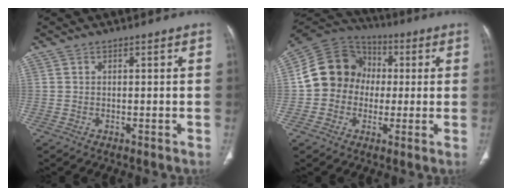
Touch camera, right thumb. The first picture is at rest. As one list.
[{"total": 13.5, "force": [0.0, 12.1, 6.0], "torque": [-0.085, 0.031, -0.011]}]